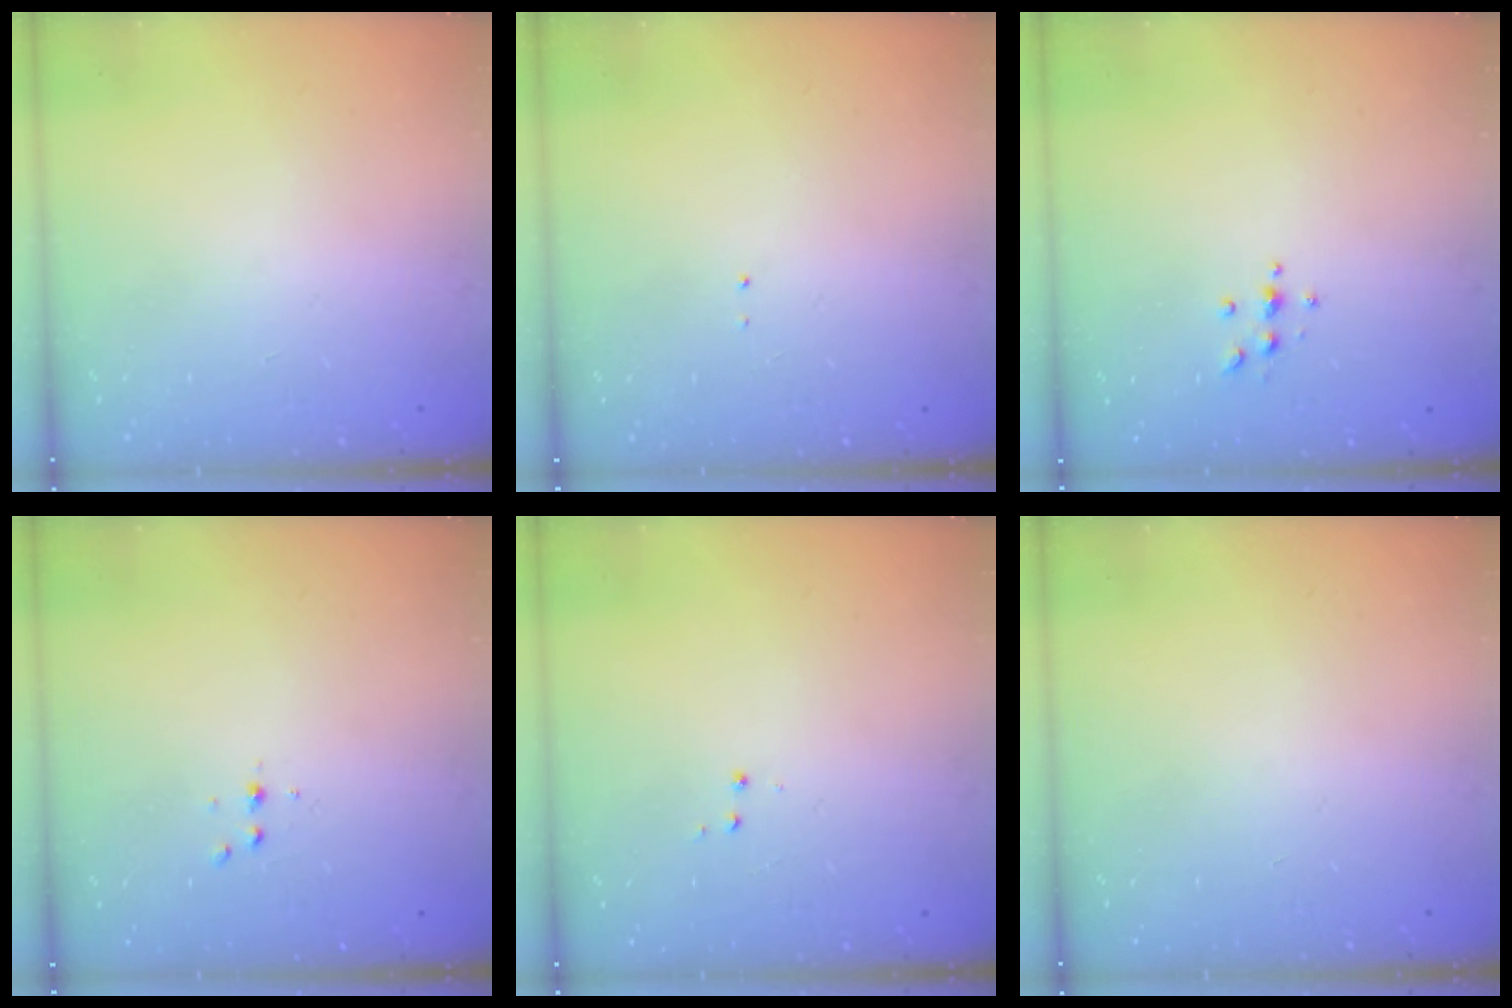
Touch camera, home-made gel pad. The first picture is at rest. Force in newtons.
{"total": 0.6, "press": 0.6, "slide": 0.1}
{"total": 3.7, "press": 3.7, "slide": 0.5}
{"total": 3.2, "press": 3.2, "slide": 0.4}
{"total": 3.6, "press": 3.6, "slide": 0.5}
{"total": 0.0}